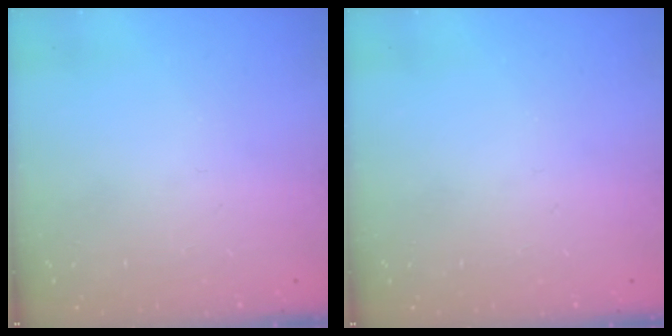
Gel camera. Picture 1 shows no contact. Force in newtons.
{"total": 0.0}